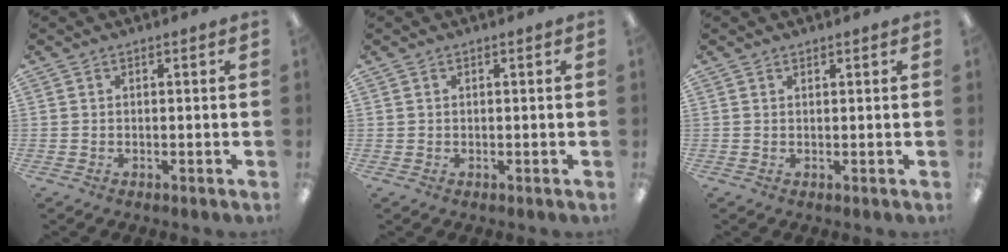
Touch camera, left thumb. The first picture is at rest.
{"total": 0.6, "force": [0.3, 0.5, -0.1], "torque": [0.001, 0.003, 0.006]}
{"total": 0.7, "force": [0.7, 0.2, 0.0], "torque": [0.000, 0.000, 0.014]}